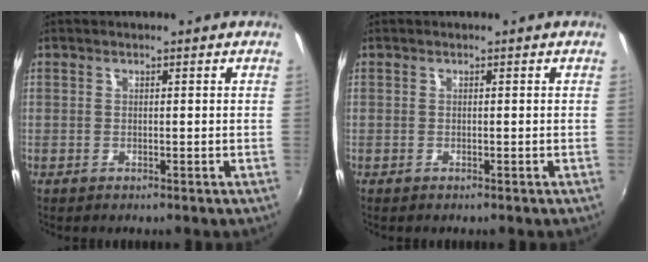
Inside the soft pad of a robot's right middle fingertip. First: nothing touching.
{"total": 0.0}